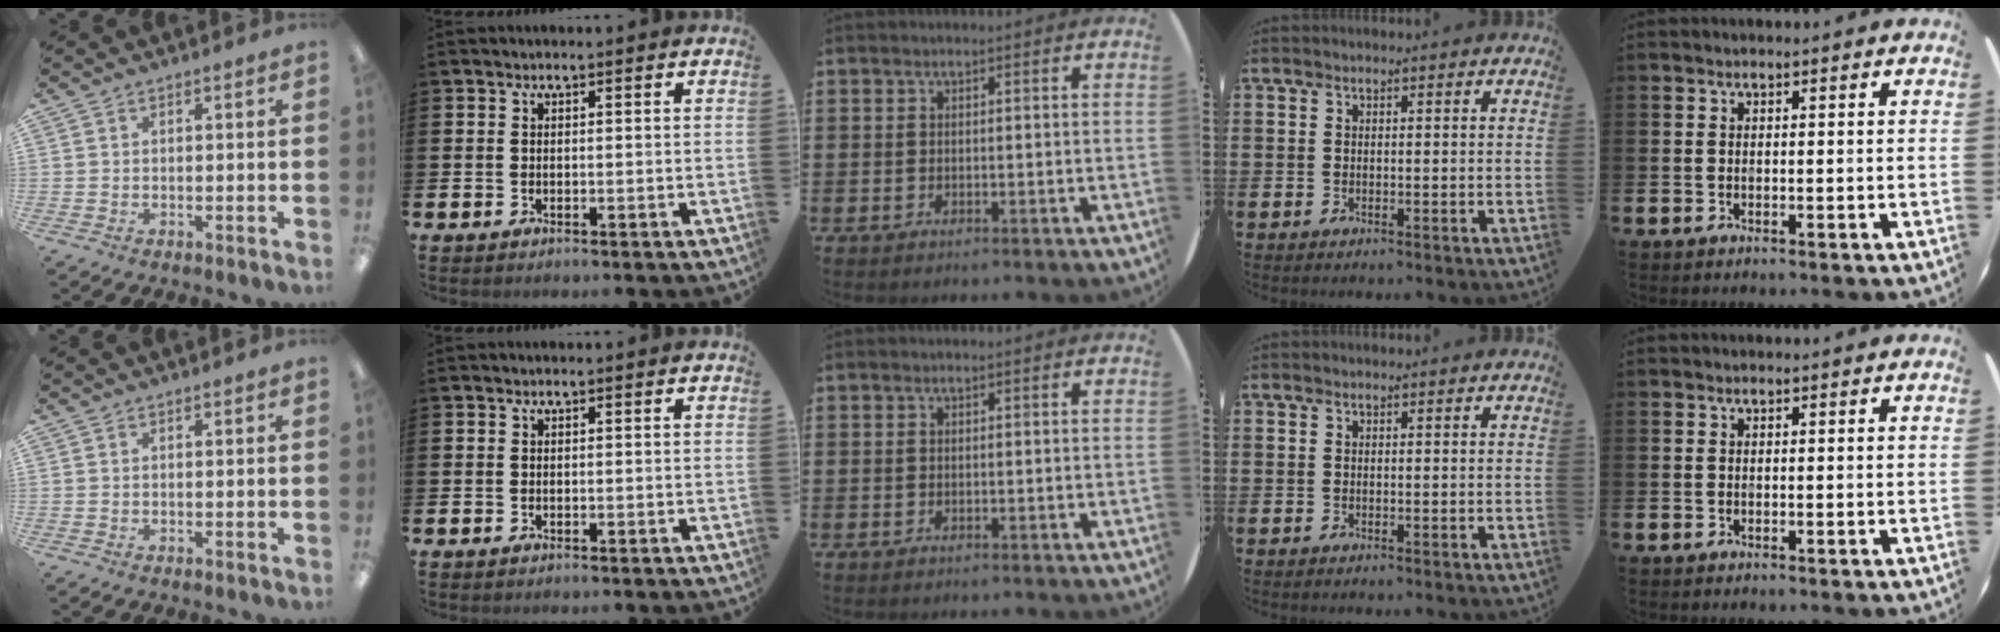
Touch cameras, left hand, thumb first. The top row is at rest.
{}